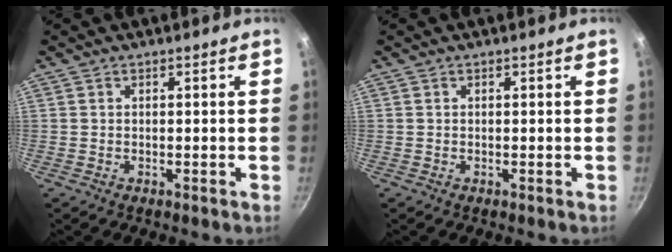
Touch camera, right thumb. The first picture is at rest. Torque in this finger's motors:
{"motor_torque": [-0.13, -0.13, 0.05, -0.03, 0.00]}